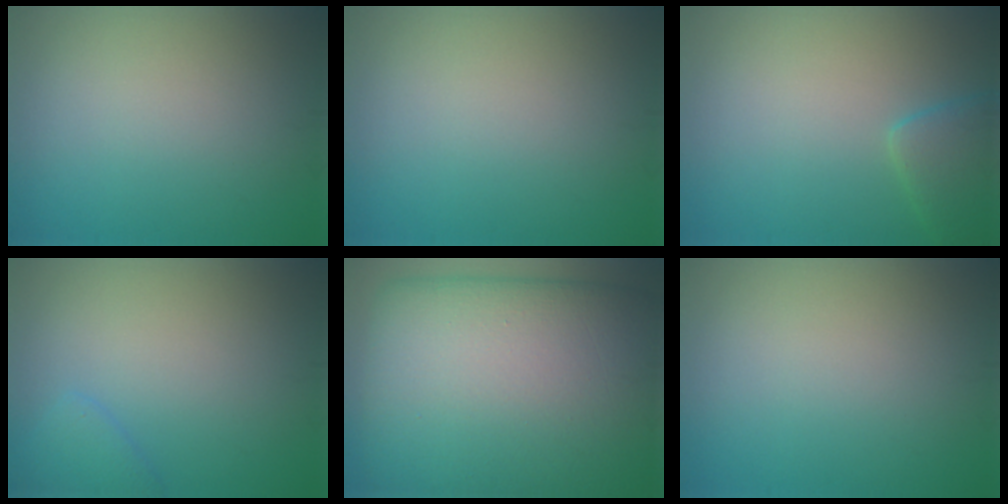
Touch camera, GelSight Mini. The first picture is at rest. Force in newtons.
{"total": 0.0}
{"total": 2.9, "press": 2.9, "slide": 0.1}
{"total": 1.6, "press": 1.6, "slide": 0.2}
{"total": 22.9, "press": 22.9, "slide": 0.5}
{"total": 0.0}